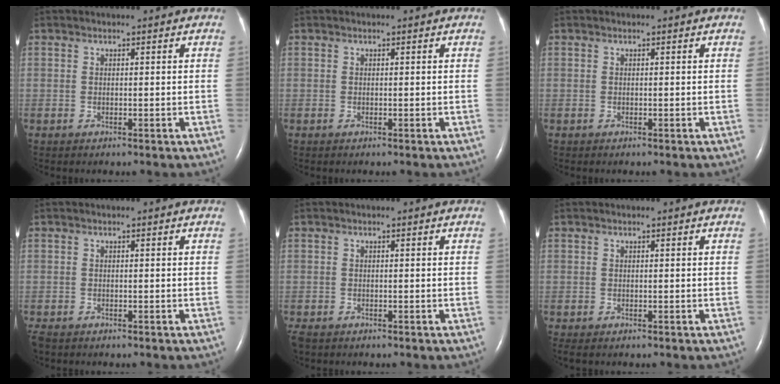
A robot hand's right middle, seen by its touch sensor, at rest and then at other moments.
{"total": 0.0}
{"total": 0.0}
{"total": 1.7, "force": [-1.4, 0.8, 0.6], "torque": [-0.017, -0.004, -0.021]}
{"total": 1.9, "force": [-1.4, 1.0, 0.7], "torque": [-0.019, -0.004, -0.021]}
{"total": 0.8, "force": [-0.6, 0.3, 0.4], "torque": [-0.007, -0.002, -0.008]}